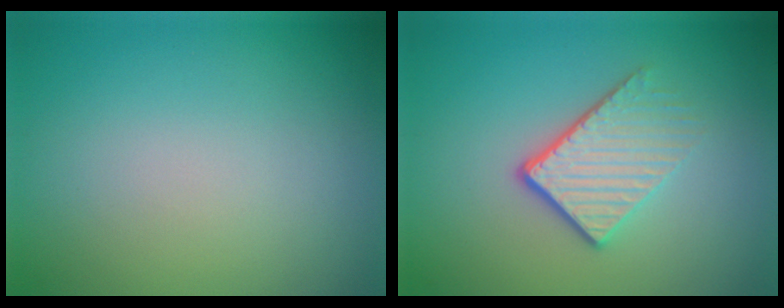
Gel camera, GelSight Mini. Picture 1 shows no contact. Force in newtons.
{"total": 4.1, "press": 2.7, "slide": 3.1}